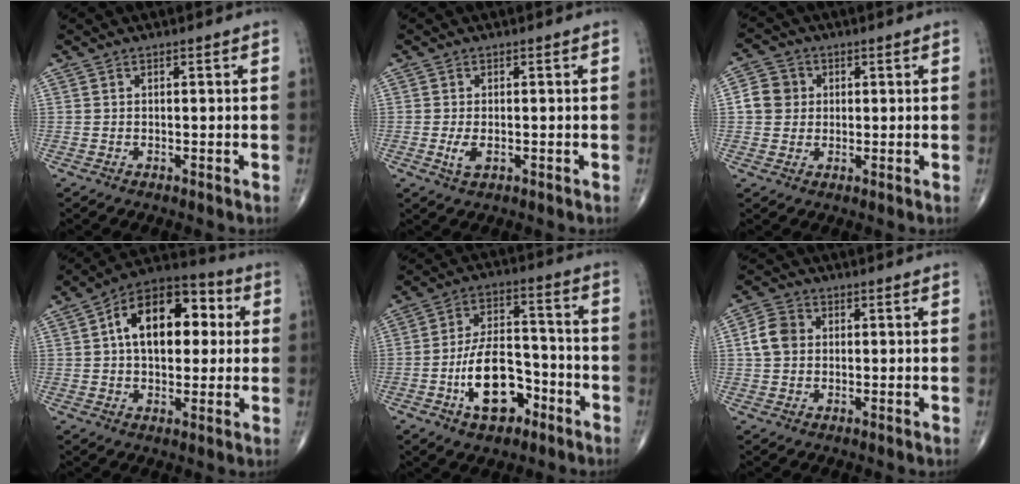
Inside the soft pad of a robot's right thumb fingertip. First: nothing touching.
{"total": 2.6, "force": [-0.6, 1.3, 2.1], "torque": [-0.047, -0.004, -0.010]}
{"total": 5.5, "force": [0.6, 5.1, 1.9], "torque": [-0.015, 0.007, 0.005]}
{"total": 17.8, "force": [3.4, 10.4, 14.0], "torque": [-0.182, 0.025, 0.044]}
{"total": 13.2, "force": [-5.5, 7.2, 9.6], "torque": [-0.145, 0.042, -0.092]}
{"total": 5.4, "force": [0.6, 4.4, 3.1], "torque": [-0.053, 0.009, 0.006]}